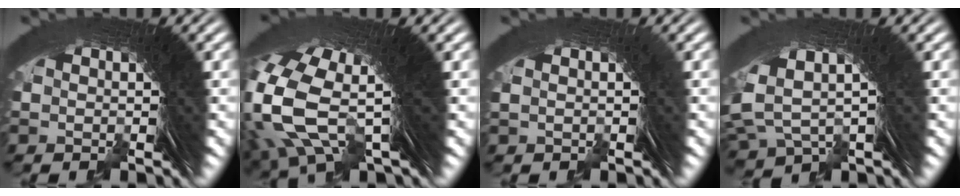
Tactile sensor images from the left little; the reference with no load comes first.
{"total": 11.5, "force": [1.4, 7.3, 8.8], "torque": [-0.209, -0.017, 0.025]}
{"total": 0.0}
{"total": 7.0, "force": [1.8, 5.0, 4.6], "torque": [-0.113, -0.004, 0.031]}